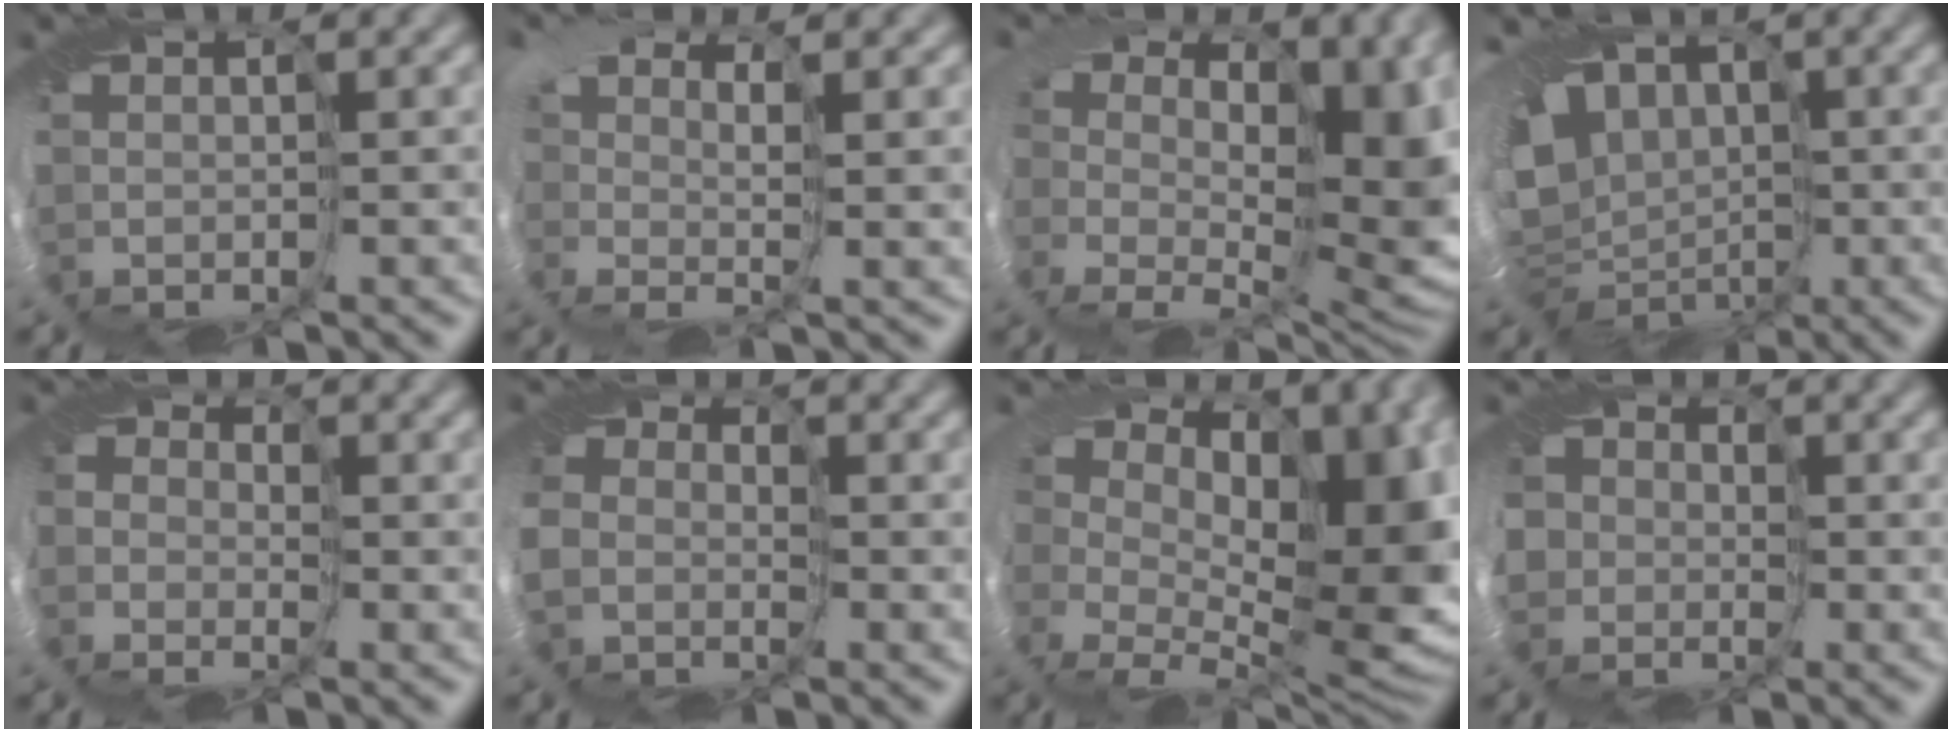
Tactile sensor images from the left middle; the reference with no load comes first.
{"total": 2.0, "force": [0.7, -0.5, 1.8], "torque": [-0.021, -0.011, 0.005]}
{"total": 8.4, "force": [1.2, 5.7, 6.0], "torque": [-0.075, -0.055, 0.027]}
{"total": 10.5, "force": [-0.2, 8.1, 6.7], "torque": [-0.114, -0.028, -0.002]}
{"total": 2.9, "force": [-0.5, 2.8, 0.6], "torque": [0.009, -0.004, -0.034]}
{"total": 3.0, "force": [-0.8, 2.7, 0.8], "torque": [-0.018, -0.023, -0.024]}
{"total": 10.9, "force": [2.4, 7.3, 7.8], "torque": [-0.080, -0.032, 0.053]}
{"total": 4.0, "force": [-0.1, 4.0, 0.8], "torque": [-0.014, 0.000, -0.040]}